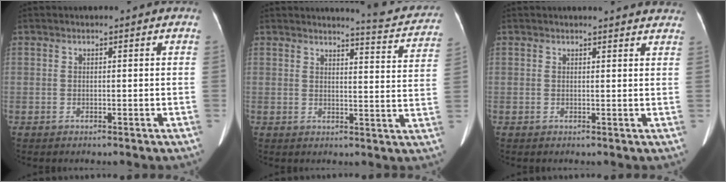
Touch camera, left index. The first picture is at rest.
{"total": 9.2, "force": [9.1, 0.3, 1.6], "torque": [-0.016, -0.038, 0.091]}
{"total": 7.7, "force": [7.4, 0.8, 1.7], "torque": [-0.007, 0.001, 0.061]}